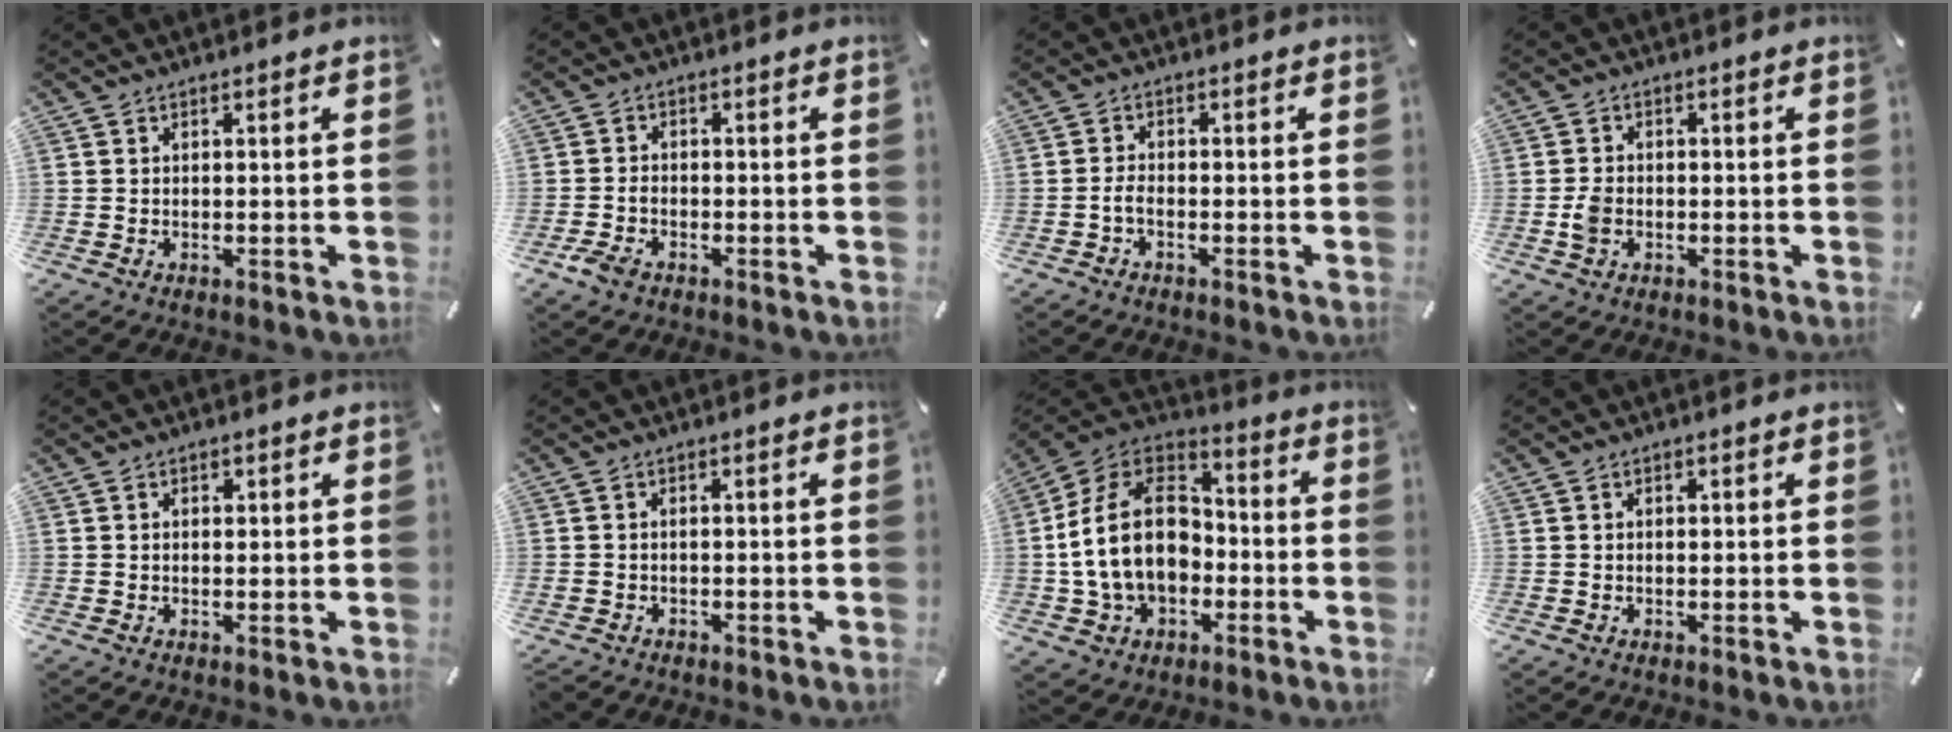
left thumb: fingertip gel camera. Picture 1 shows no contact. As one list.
[{"total": 3.0, "force": [-1.7, 2.1, 1.2], "torque": [-0.028, 0.008, -0.035]}, {"total": 2.3, "force": [-1.2, 0.9, 1.8], "torque": [-0.039, 0.003, -0.023]}, {"total": 3.3, "force": [-0.9, 2.3, 2.2], "torque": [-0.045, 0.002, -0.016]}, {"total": 1.1, "force": [0.2, 0.8, 0.7], "torque": [-0.007, 0.002, 0.000]}, {"total": 0.9, "force": [-0.6, 0.6, 0.4], "torque": [-0.010, 0.001, -0.014]}, {"total": 18.7, "force": [-2.4, 14.3, 11.8], "torque": [-0.263, 0.022, -0.046]}, {"total": 0.7, "force": [0.1, 0.5, 0.5], "torque": [-0.011, 0.002, 0.000]}]